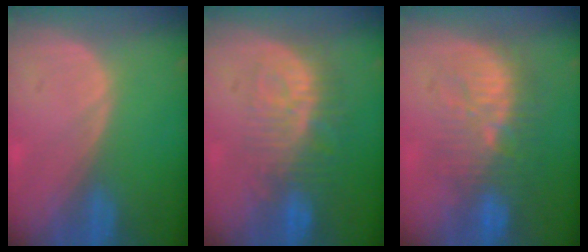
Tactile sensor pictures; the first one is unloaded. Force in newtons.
{"total": 9.5, "press": 8.5, "slide": 4.1}
{"total": 9.4, "press": 9.1, "slide": 2.2}